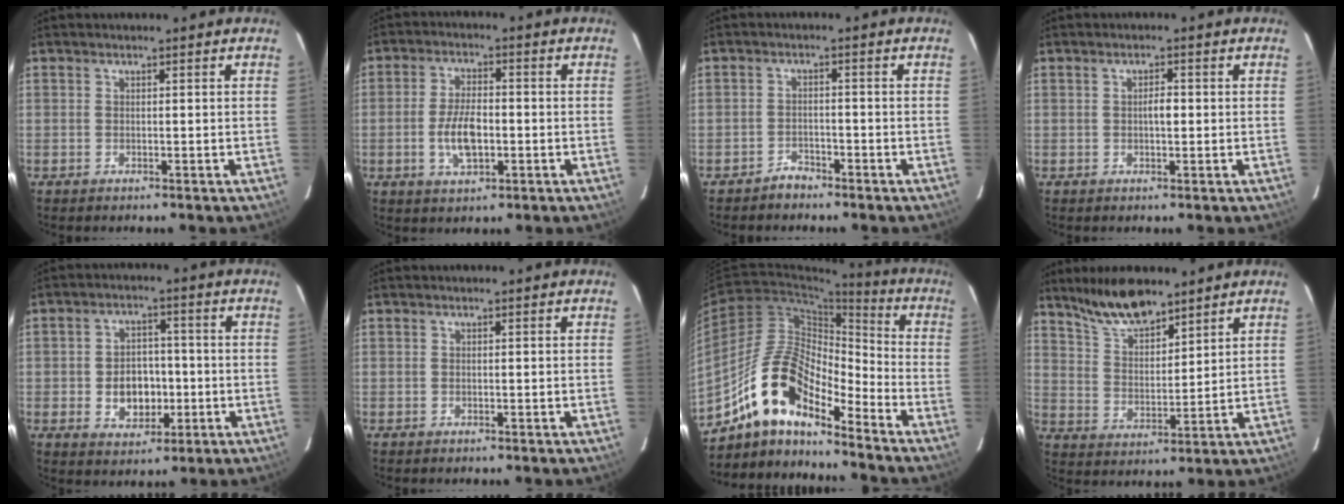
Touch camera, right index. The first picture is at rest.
{"total": 7.6, "force": [-1.8, 3.6, 6.5], "torque": [-0.131, 0.000, -0.030]}
{"total": 2.6, "force": [-2.3, 1.3, 0.1], "torque": [-0.003, 0.007, -0.039]}
{"total": 1.9, "force": [0.0, 0.8, 1.7], "torque": [-0.030, 0.004, 0.000]}
{"total": 7.9, "force": [-1.7, 6.1, 4.8], "torque": [-0.096, 0.009, -0.013]}
{"total": 0.0}
{"total": 14.7, "force": [-11.3, 4.8, 8.2], "torque": [-0.148, 0.011, -0.224]}
{"total": 10.4, "force": [8.5, 3.0, 5.4], "torque": [-0.100, 0.010, 0.163]}